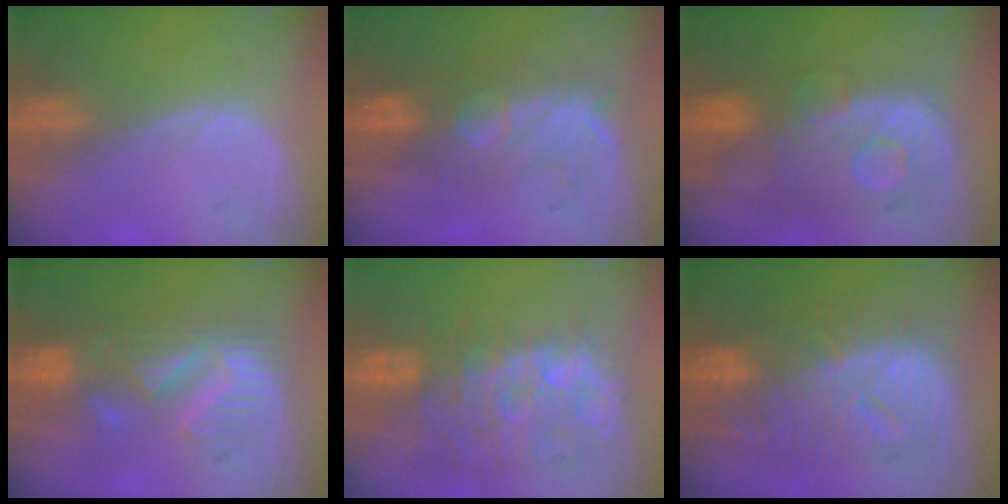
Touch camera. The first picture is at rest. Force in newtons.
{"total": 8.1, "press": 7.9, "slide": 1.8}
{"total": 11.1, "press": 9.7, "slide": 5.4}
{"total": 8.8, "press": 8.7, "slide": 1.5}
{"total": 12.4, "press": 11.3, "slide": 5.1}
{"total": 12.5, "press": 12.4, "slide": 1.3}